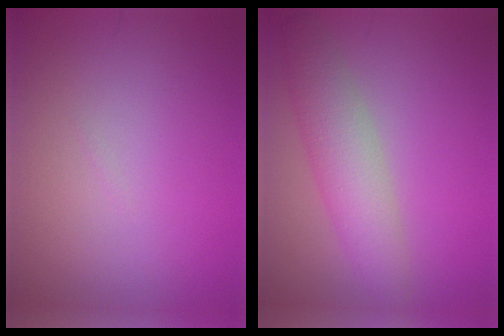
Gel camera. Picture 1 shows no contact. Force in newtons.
{"total": 4.4, "press": 4.4, "slide": 0.2}